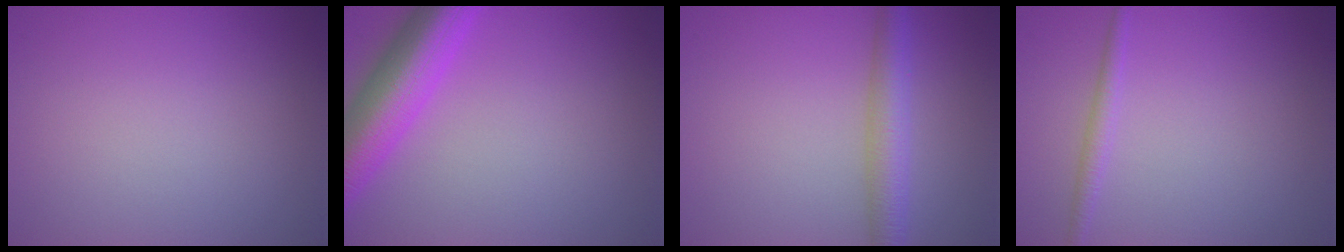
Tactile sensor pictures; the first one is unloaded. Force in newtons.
{"total": 7.4, "press": 7.4, "slide": 0.3}
{"total": 3.5, "press": 3.5, "slide": 0.1}
{"total": 1.3, "press": 1.3, "slide": 0.1}